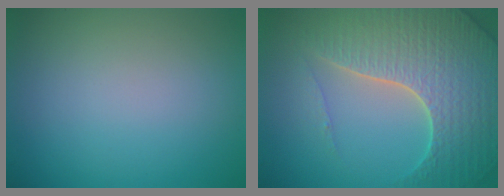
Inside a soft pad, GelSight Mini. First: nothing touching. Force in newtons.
{"total": 7.0, "press": 6.7, "slide": 1.8}